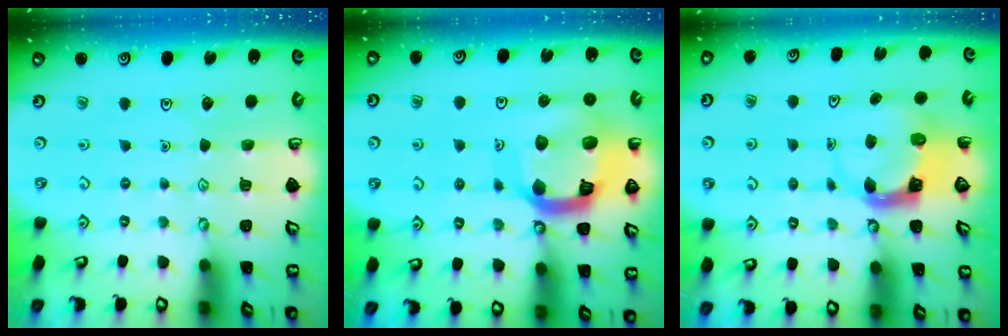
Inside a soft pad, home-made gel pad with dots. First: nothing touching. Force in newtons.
{"total": 17.9, "press": 17.8, "slide": 1.9}
{"total": 3.7, "press": 3.6, "slide": 0.6}